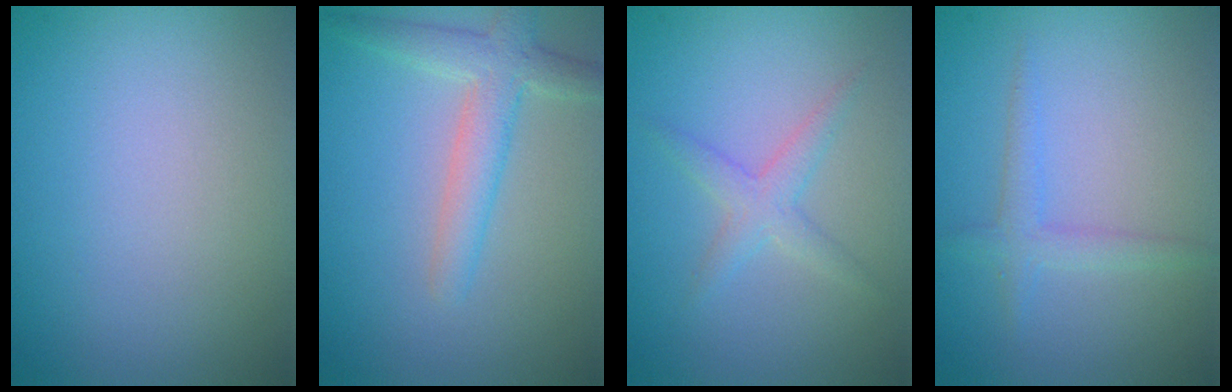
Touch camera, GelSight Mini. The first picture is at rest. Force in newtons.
{"total": 3.4, "press": 3.4, "slide": 0.3}
{"total": 2.0, "press": 2.0, "slide": 0.1}
{"total": 1.8, "press": 1.8, "slide": 0.2}